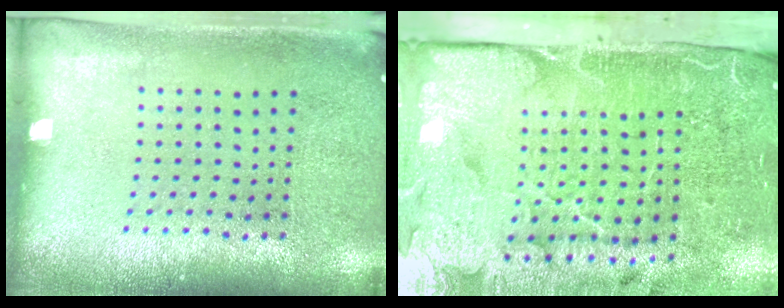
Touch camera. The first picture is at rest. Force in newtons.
{"total": 5.2, "press": 4.1, "slide": 3.2}